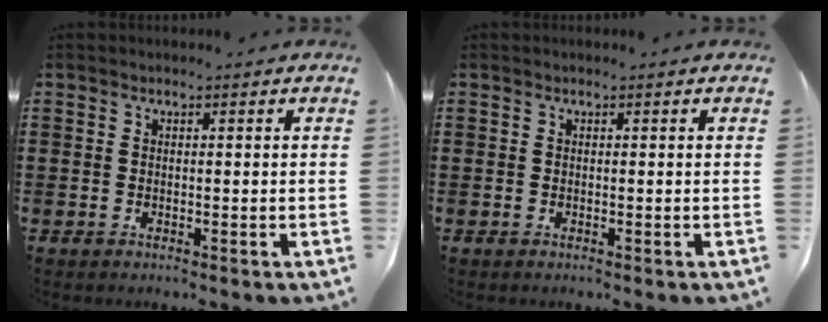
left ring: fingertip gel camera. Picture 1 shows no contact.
{"total": 0.0}